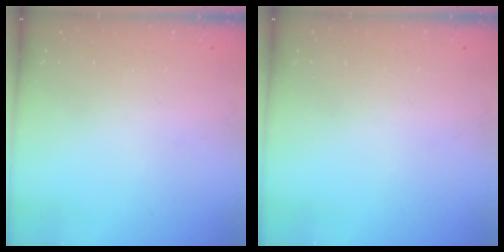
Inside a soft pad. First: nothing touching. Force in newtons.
{"total": 0.0}